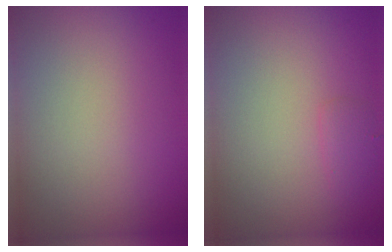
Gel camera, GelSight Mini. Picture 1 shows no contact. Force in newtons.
{"total": 1.0, "press": 0.9, "slide": 0.1}